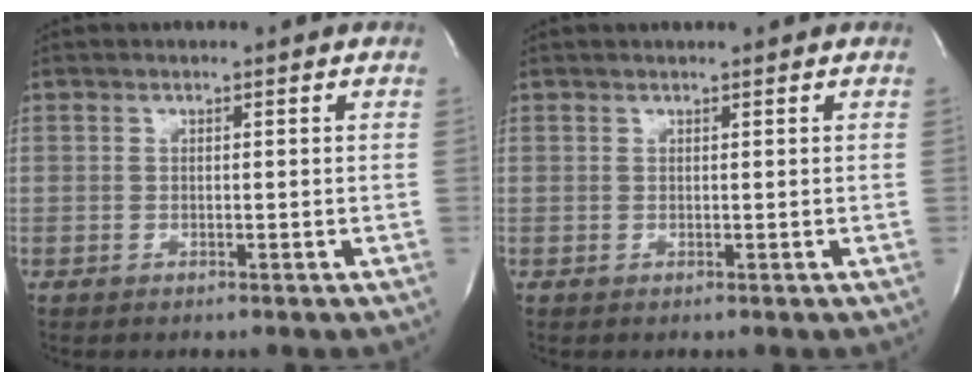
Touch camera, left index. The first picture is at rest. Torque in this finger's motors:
{"motor_torque": [0.19, -0.12, -0.09, -0.01]}